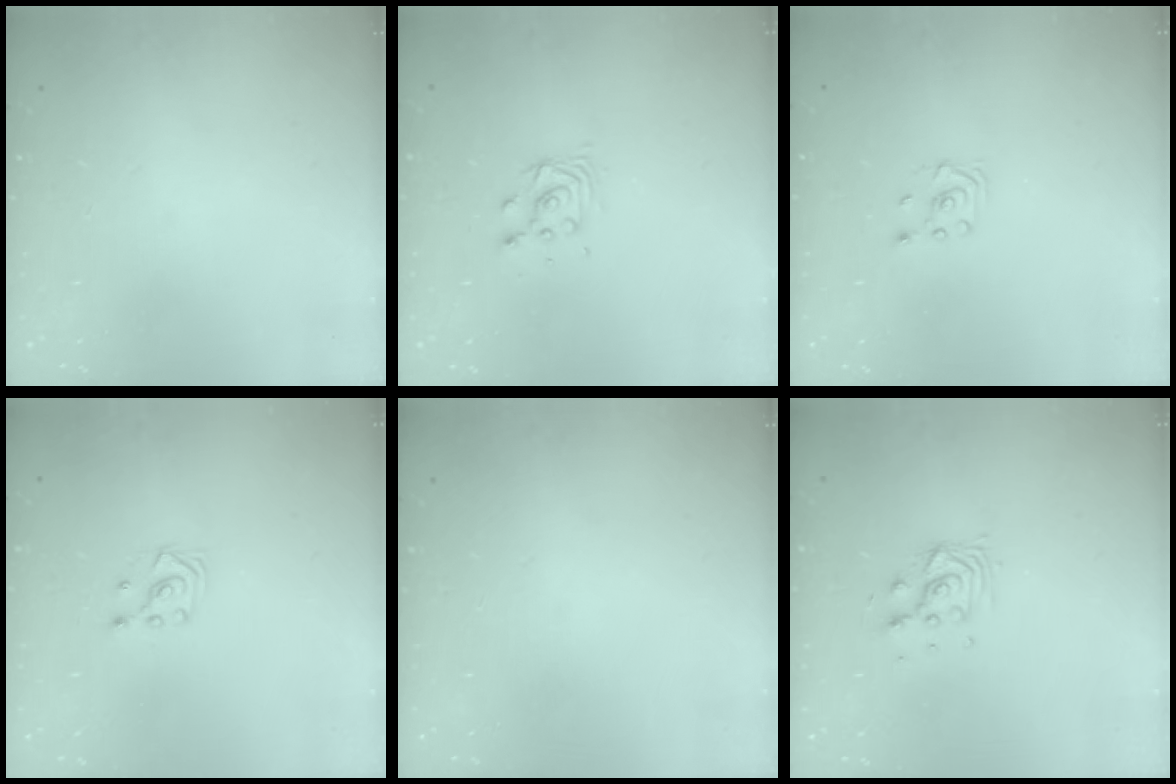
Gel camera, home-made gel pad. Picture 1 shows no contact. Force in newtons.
{"total": 4.1, "press": 4.1, "slide": 0.4}
{"total": 1.6, "press": 1.4, "slide": 0.9}
{"total": 2.9, "press": 2.9, "slide": 0.3}
{"total": 0.0}
{"total": 5.9, "press": 5.9, "slide": 0.4}